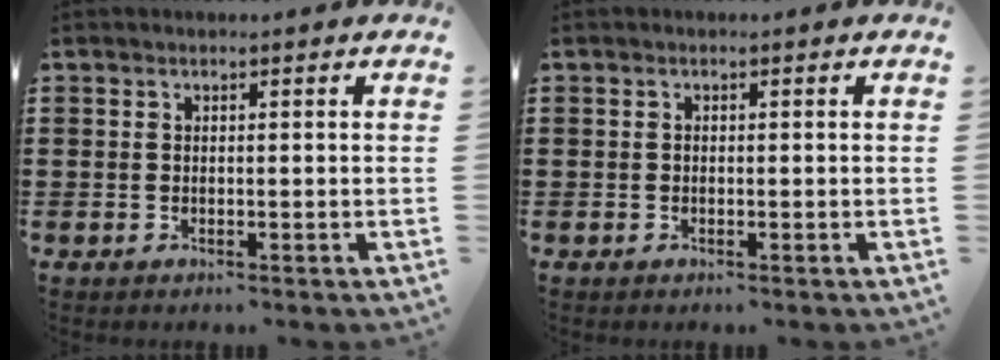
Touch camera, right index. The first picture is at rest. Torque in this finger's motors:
{"motor_torque": [0.16, -0.16, 0.03, 0.02]}